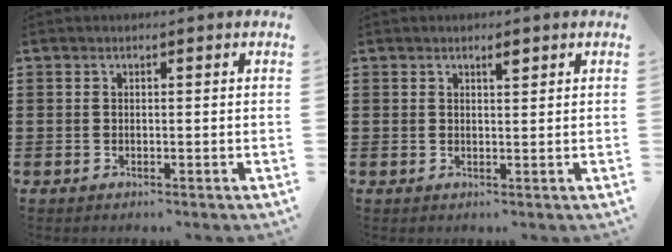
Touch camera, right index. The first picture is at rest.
{"total": 1.3, "force": [1.0, 0.3, 0.9], "torque": [-0.010, -0.002, 0.014]}